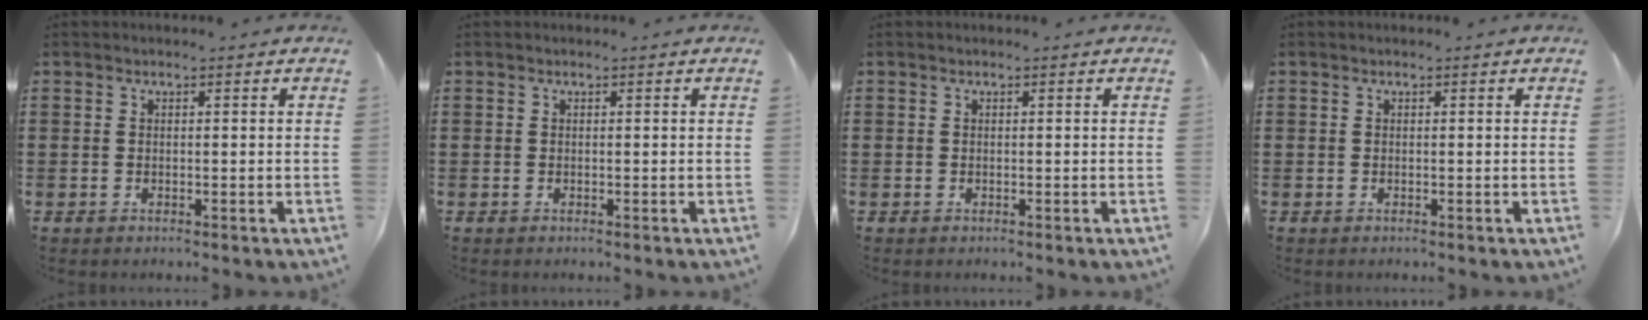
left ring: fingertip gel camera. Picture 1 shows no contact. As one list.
[{"total": 0.0}, {"total": 0.0}, {"total": 0.0}]